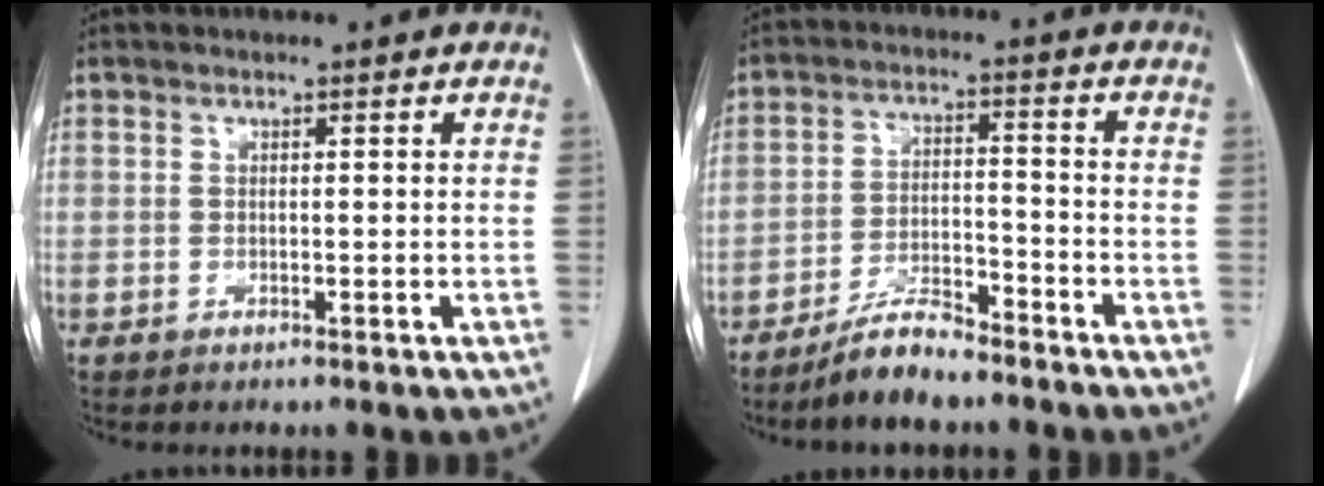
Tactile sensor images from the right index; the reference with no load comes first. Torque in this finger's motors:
{"motor_torque": [0.02, -0.03, -0.01, -0.02]}